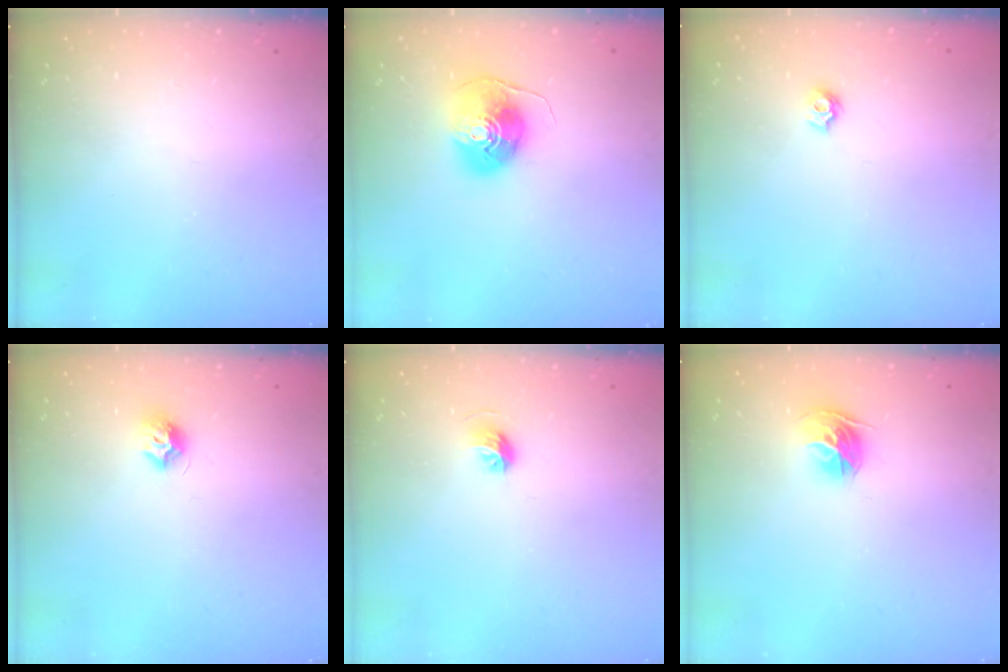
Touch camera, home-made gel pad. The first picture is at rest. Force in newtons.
{"total": 8.8, "press": 8.7, "slide": 1.0}
{"total": 5.7, "press": 5.7, "slide": 0.6}
{"total": 8.2, "press": 8.2, "slide": 0.7}
{"total": 5.4, "press": 5.2, "slide": 1.2}
{"total": 9.9, "press": 9.8, "slide": 1.0}